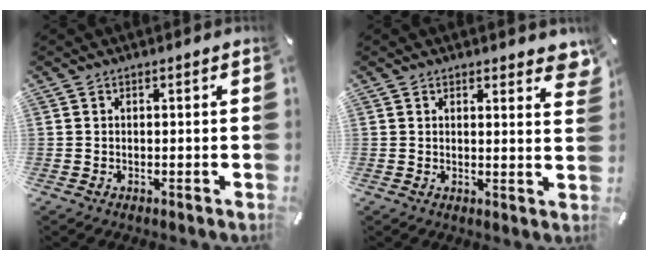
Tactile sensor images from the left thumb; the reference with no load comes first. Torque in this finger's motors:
{"motor_torque": [0.49, -0.34, 0.16, 0.12, -0.04]}